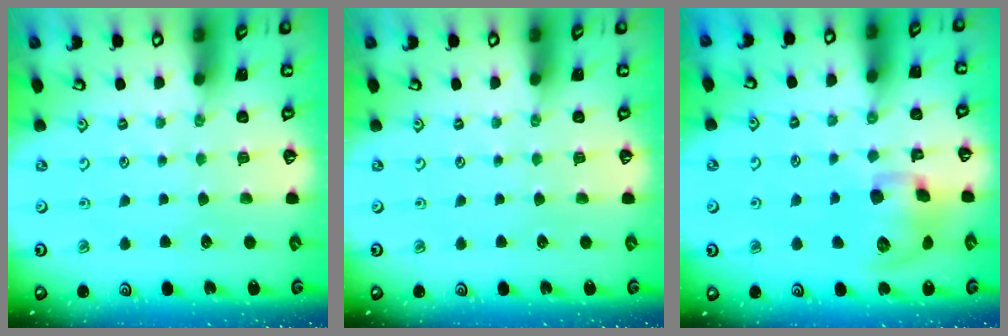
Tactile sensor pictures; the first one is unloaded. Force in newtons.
{"total": 0.0}
{"total": 12.2, "press": 12.1, "slide": 1.4}